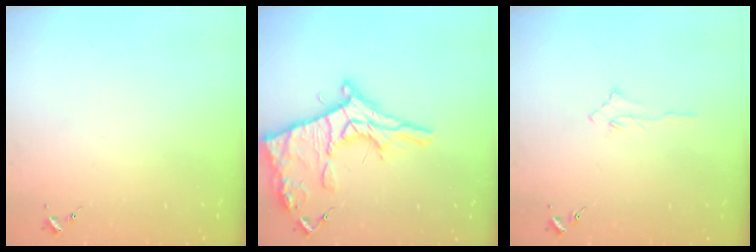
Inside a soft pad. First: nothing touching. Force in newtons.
{"total": 21.2, "press": 21.2, "slide": 1.8}
{"total": 2.9, "press": 2.9, "slide": 0.4}